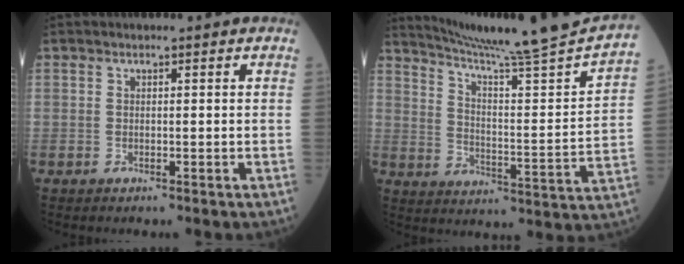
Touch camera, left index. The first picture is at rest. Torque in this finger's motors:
{"motor_torque": [-0.15, -0.30, 0.22, 0.08]}